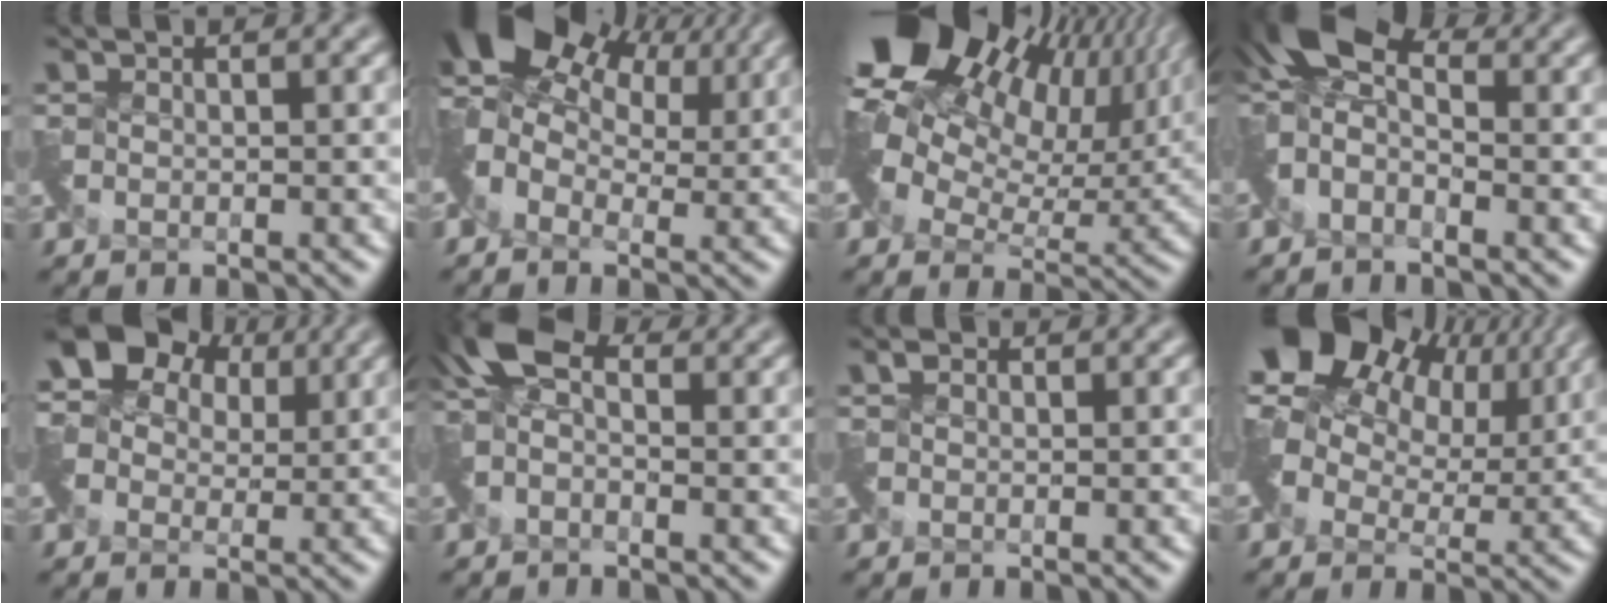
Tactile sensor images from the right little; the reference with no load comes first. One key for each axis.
{"total": 9.0, "fx": 4.1, "fy": 5.8, "fz": 5.5, "tx": -0.099, "ty": 0.017, "tz": 0.069}
{"total": 16.9, "fx": 7.5, "fy": 10.9, "fz": 10.5, "tx": -0.195, "ty": 0.041, "tz": 0.138}
{"total": 4.0, "fx": -0.2, "fy": 2.8, "fz": 2.9, "tx": -0.055, "ty": 0.018, "tz": -0.018}
{"total": 8.7, "fx": 1.9, "fy": 7.0, "fz": 4.8, "tx": -0.073, "ty": 0.025, "tz": 0.014}
{"total": 2.9, "fx": -0.5, "fy": 2.1, "fz": 1.9, "tx": -0.043, "ty": 0.011, "tz": -0.017}
{"total": 1.0, "fx": -0.3, "fy": -0.1, "fz": -0.9, "tx": 0.018, "ty": 0.002, "tz": 0.000}
{"total": 12.4, "fx": 5.7, "fy": 8.2, "fz": 7.3, "tx": -0.135, "ty": 0.031, "tz": 0.099}